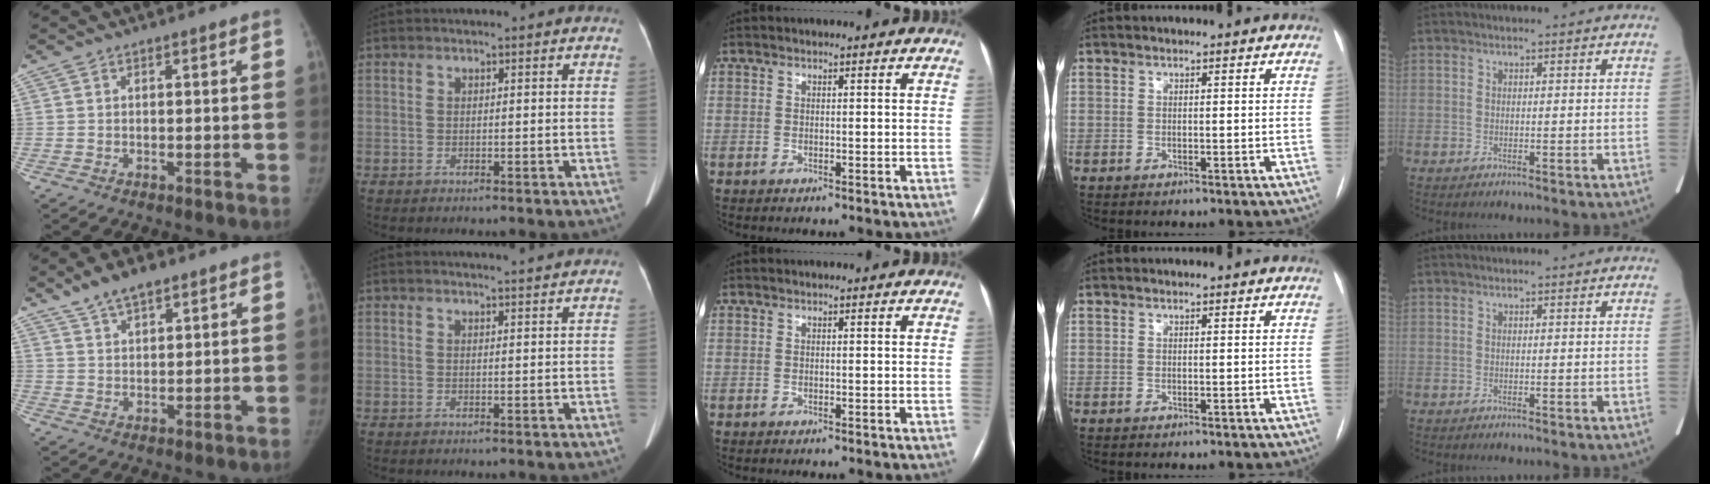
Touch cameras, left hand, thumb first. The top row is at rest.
{"thumb": {"total": 6.8, "force": [4.9, 2.8, 3.9], "torque": [-0.054, -0.015, 0.089]}, "index": {"total": 4.3, "force": [4.1, -0.3, 1.3], "torque": [-0.018, 0.010, 0.046]}}